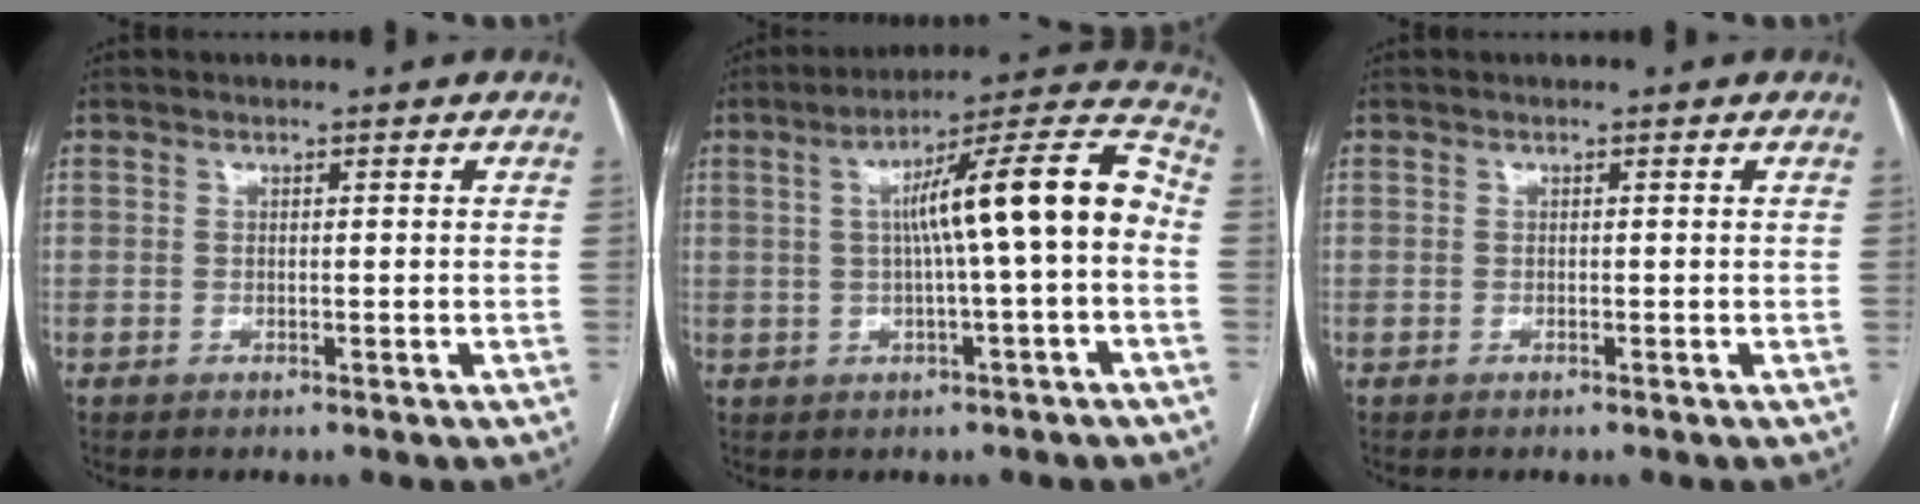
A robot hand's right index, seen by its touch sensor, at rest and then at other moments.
{"total": 14.0, "force": [0.1, 0.5, 13.9], "torque": [-0.207, 0.037, 0.000]}
{"total": 0.0}